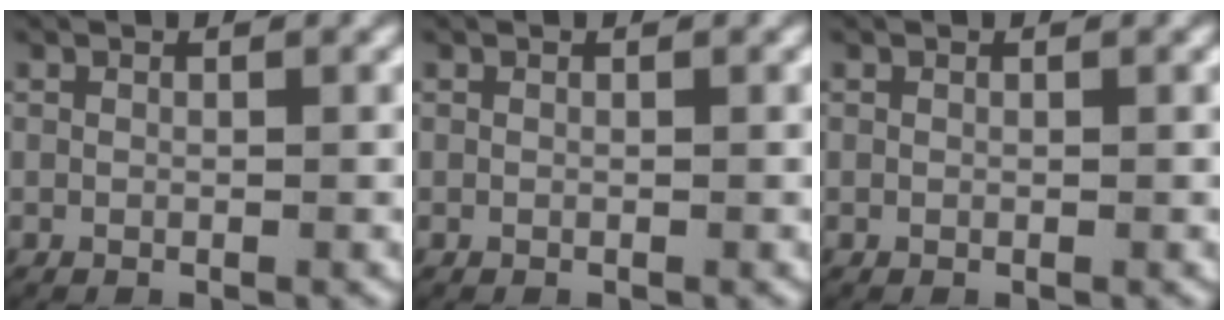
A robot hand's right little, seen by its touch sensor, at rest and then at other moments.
{"total": 0.0}
{"total": 0.0}